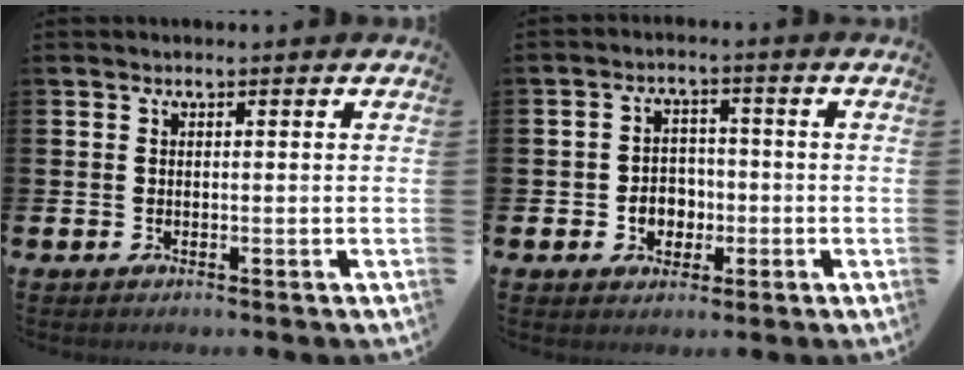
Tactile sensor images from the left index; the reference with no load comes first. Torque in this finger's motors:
{"motor_torque": [0.57, 0.02, 0.10, 0.05]}